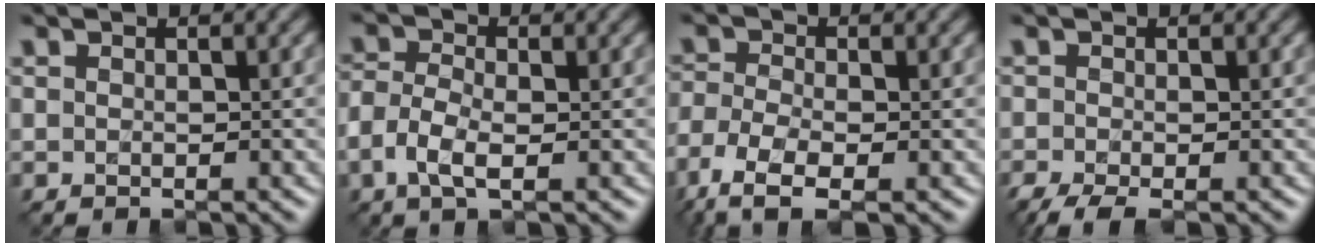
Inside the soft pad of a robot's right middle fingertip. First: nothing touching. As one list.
[{"total": 2.9, "force": [-1.3, 1.4, 2.2], "torque": [-0.058, -0.007, -0.028]}, {"total": 5.3, "force": [-3.9, 1.9, 3.1], "torque": [-0.074, -0.016, -0.081]}, {"total": 2.9, "force": [-2.1, 0.7, 1.9], "torque": [-0.040, -0.006, -0.040]}]